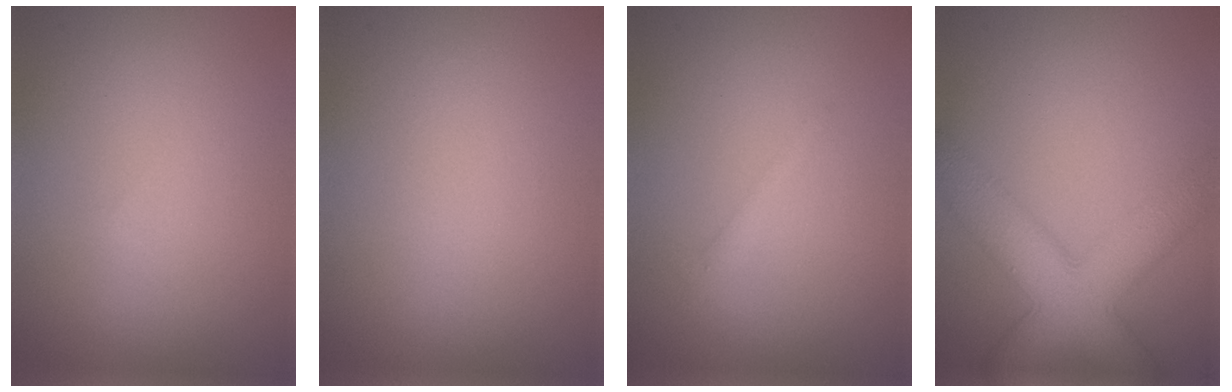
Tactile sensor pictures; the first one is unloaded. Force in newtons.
{"total": 0.0}
{"total": 0.9, "press": 0.9, "slide": 0.1}
{"total": 8.4, "press": 8.4, "slide": 0.3}